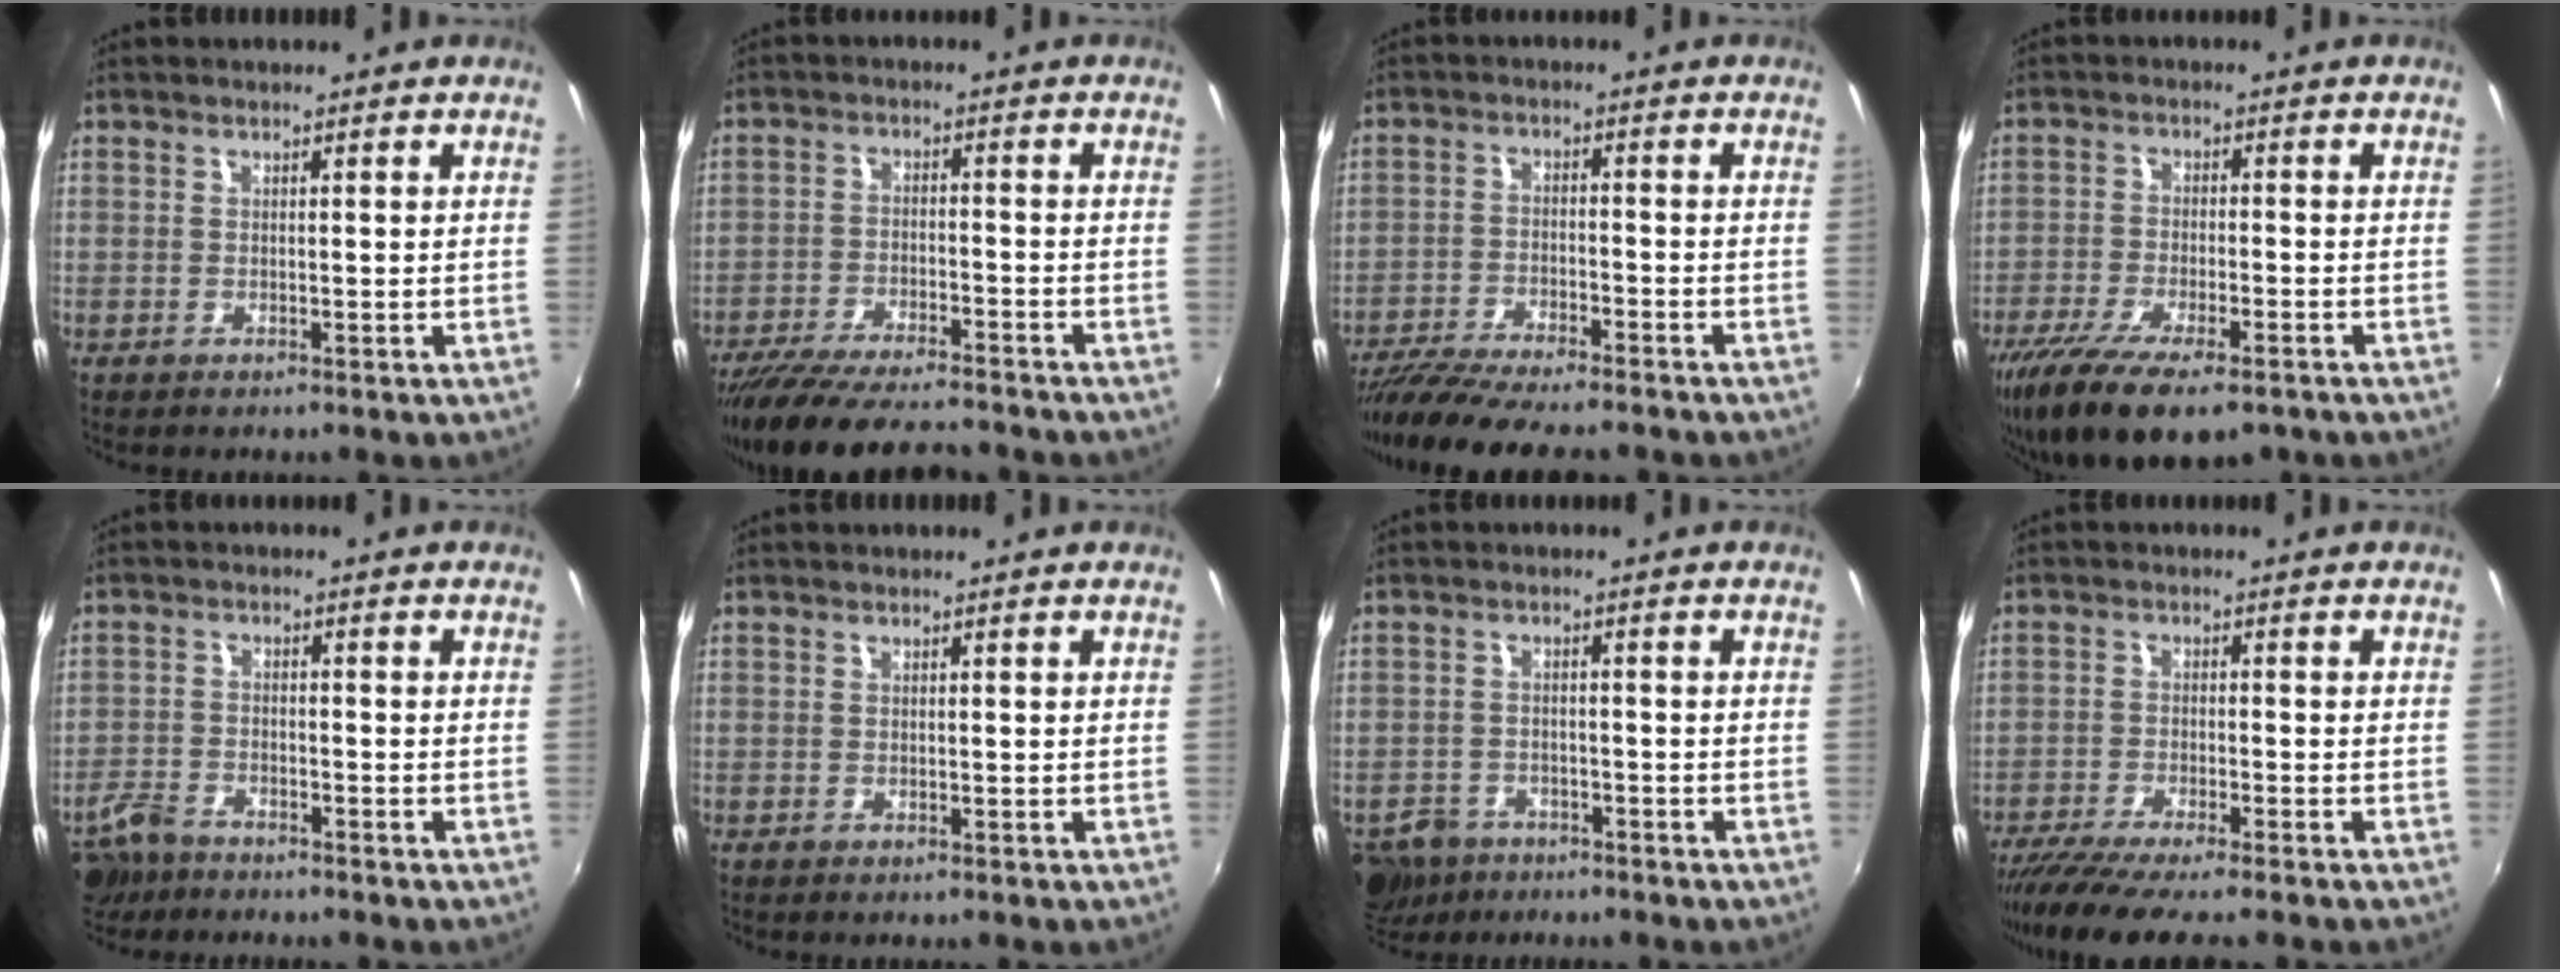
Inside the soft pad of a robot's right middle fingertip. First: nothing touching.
{"total": 15.3, "force": [-13.4, 2.7, 6.9], "torque": [-0.145, -0.028, -0.217]}
{"total": 12.9, "force": [-11.4, 1.6, 5.9], "torque": [-0.128, -0.029, -0.189]}
{"total": 16.0, "force": [-11.2, 5.3, 10.1], "torque": [-0.210, -0.054, -0.187]}
{"total": 6.1, "force": [-4.9, 2.8, 2.2], "torque": [-0.067, -0.002, -0.091]}
{"total": 0.0}
{"total": 8.1, "force": [-6.1, 4.7, 2.7], "torque": [-0.076, -0.005, -0.102]}
{"total": 8.7, "force": [-7.4, 0.1, 4.5], "torque": [-0.107, -0.035, -0.127]}